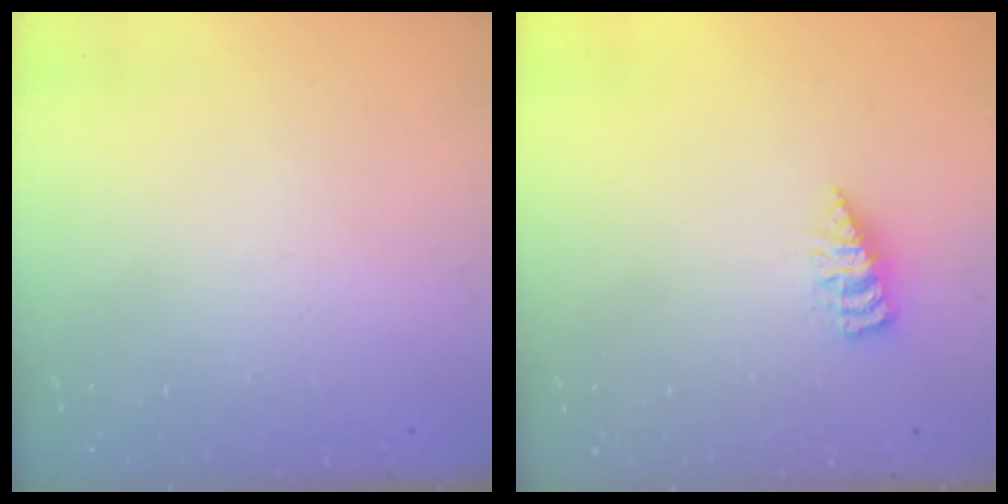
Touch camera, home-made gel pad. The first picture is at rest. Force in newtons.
{"total": 2.4, "press": 2.4, "slide": 0.3}